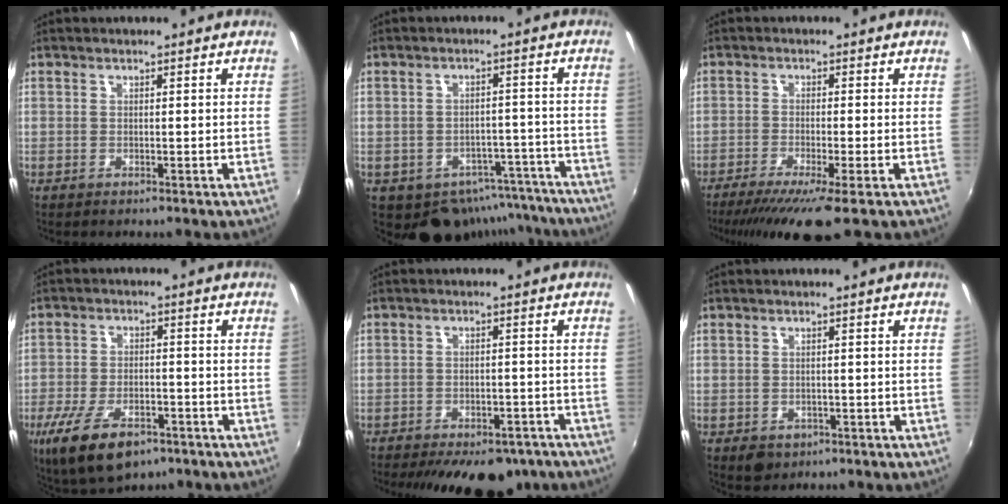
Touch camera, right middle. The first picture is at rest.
{"total": 12.9, "force": [-9.8, 7.8, 3.5], "torque": [-0.067, 0.021, -0.096]}
{"total": 8.8, "force": [-6.4, -0.2, 6.0], "torque": [-0.128, -0.032, -0.107]}
{"total": 13.0, "force": [-7.9, 5.9, 8.6], "torque": [-0.188, -0.031, -0.134]}
{"total": 16.4, "force": [-12.5, 7.2, 7.8], "torque": [-0.159, -0.013, -0.155]}
{"total": 3.3, "force": [-1.7, 2.5, 1.4], "torque": [-0.031, -0.007, -0.018]}